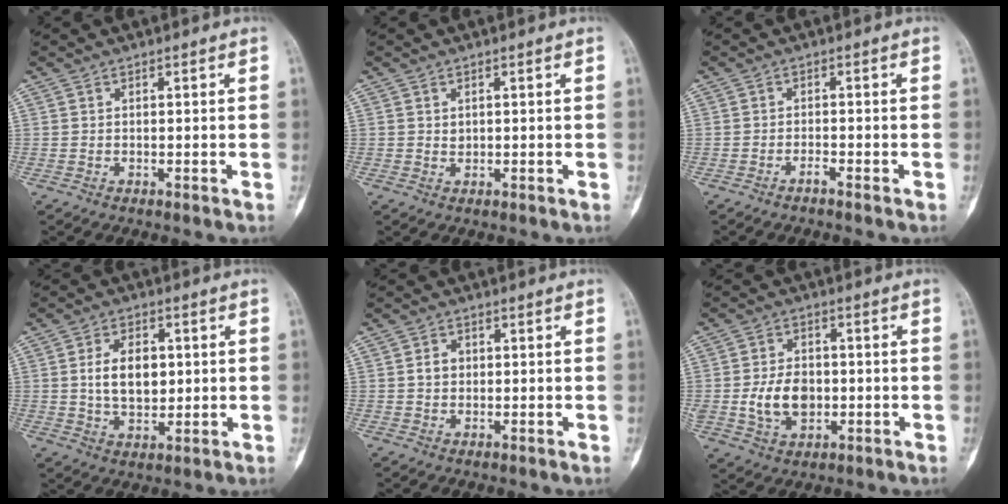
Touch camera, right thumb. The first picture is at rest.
{"total": 0.9, "force": [0.4, 0.7, 0.4], "torque": [0.001, -0.001, 0.006]}
{"total": 1.3, "force": [-1.1, 0.0, 0.7], "torque": [-0.019, 0.008, -0.022]}
{"total": 8.8, "force": [1.1, 5.6, 6.7], "torque": [-0.093, -0.005, 0.023]}
{"total": 2.6, "force": [0.3, 2.1, 1.4], "torque": [-0.013, 0.006, 0.006]}
{"total": 9.0, "force": [-0.9, 6.4, 6.2], "torque": [-0.093, 0.001, -0.009]}